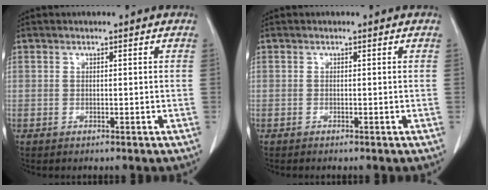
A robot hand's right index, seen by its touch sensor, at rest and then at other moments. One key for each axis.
{"total": 0.0}